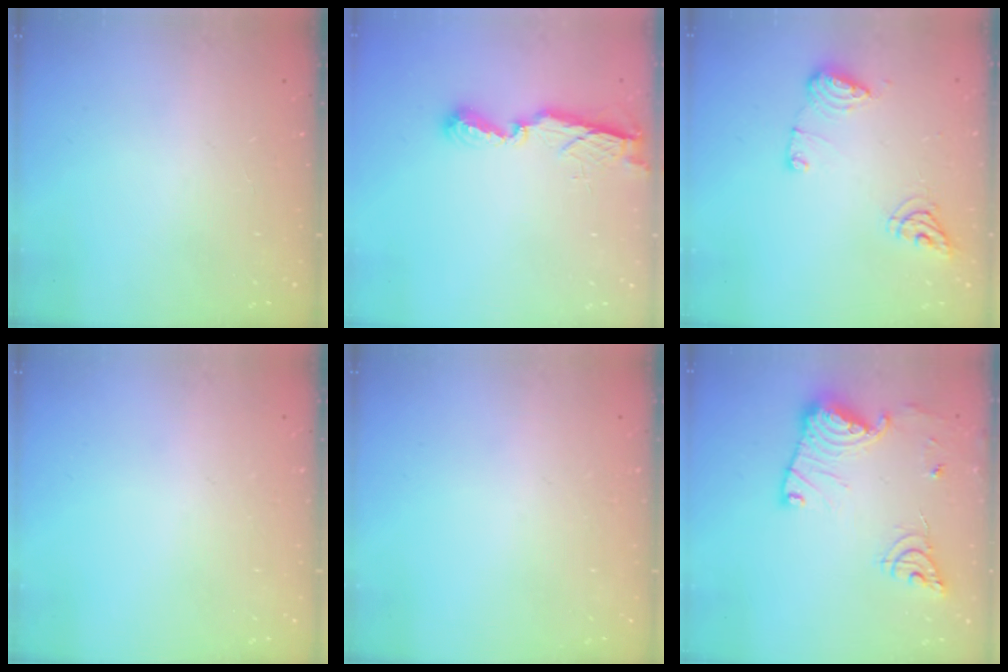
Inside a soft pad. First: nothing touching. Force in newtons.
{"total": 7.2, "press": 7.2, "slide": 0.2}
{"total": 9.4, "press": 9.4, "slide": 0.3}
{"total": 0.0}
{"total": 0.0}
{"total": 17.8, "press": 17.8, "slide": 1.6}